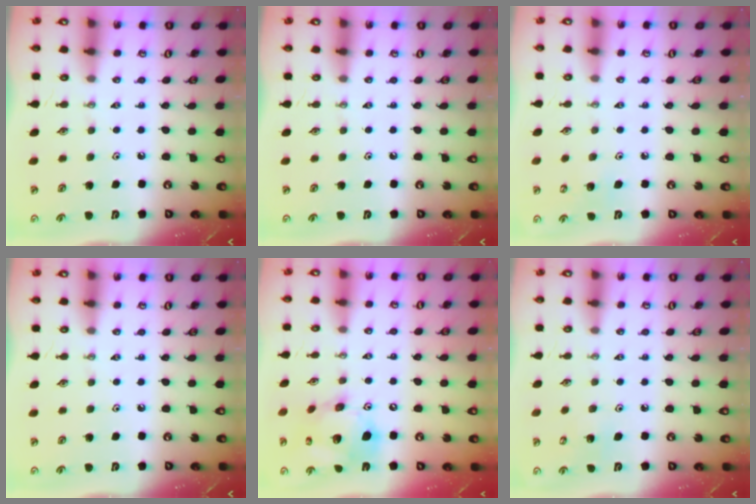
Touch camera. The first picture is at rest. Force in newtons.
{"total": 0.0}
{"total": 5.2, "press": 5.1, "slide": 0.8}
{"total": 0.0}
{"total": 16.5, "press": 16.3, "slide": 2.5}
{"total": 5.2, "press": 5.2, "slide": 0.4}